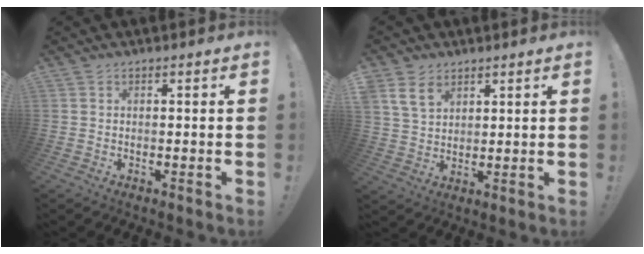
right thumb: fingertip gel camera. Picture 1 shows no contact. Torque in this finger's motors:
{"motor_torque": [0.12, 1.23, 0.55, 0.46, 0.08]}